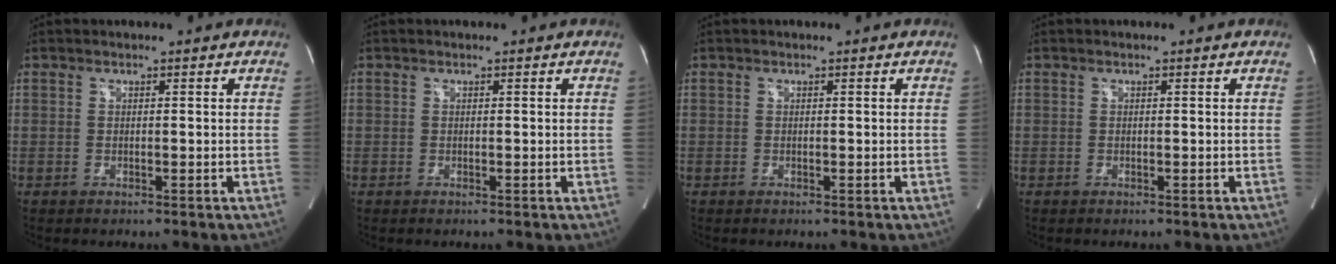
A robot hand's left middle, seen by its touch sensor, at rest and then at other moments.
{"total": 0.0}
{"total": 0.0}
{"total": 0.0}